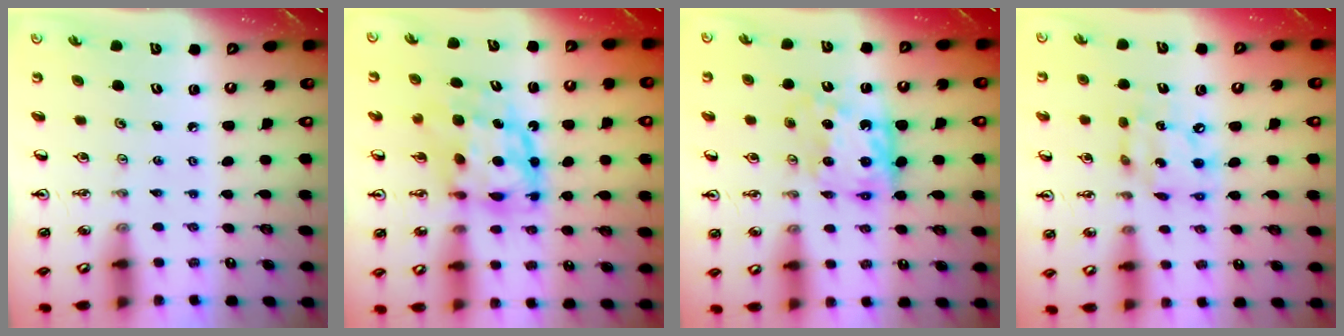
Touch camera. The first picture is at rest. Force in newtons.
{"total": 10.8, "press": 10.8, "slide": 0.9}
{"total": 11.0, "press": 11.0, "slide": 0.5}
{"total": 9.3, "press": 9.3, "slide": 0.8}